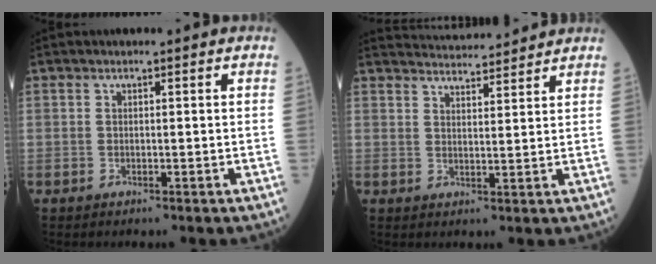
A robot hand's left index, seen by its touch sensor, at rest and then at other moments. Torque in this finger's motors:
{"motor_torque": [-0.03, -0.21, -0.13, -0.03]}